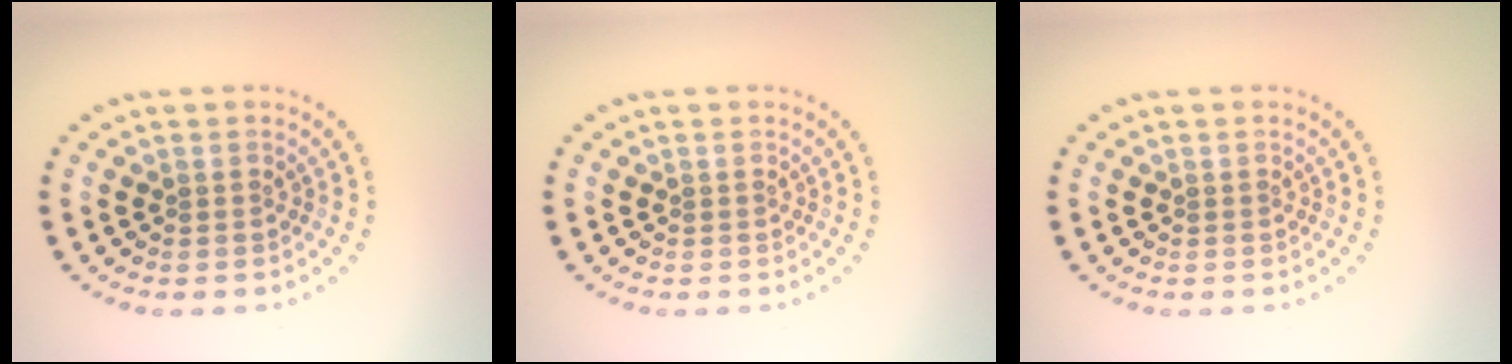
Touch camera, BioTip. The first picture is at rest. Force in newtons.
{"total": 0.0}
{"total": 0.0}